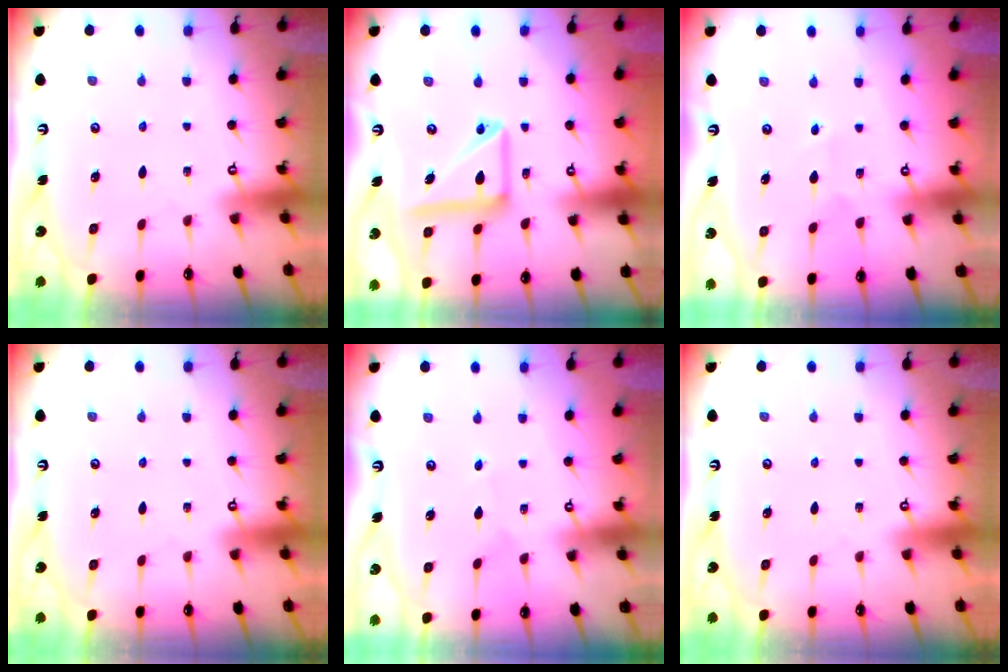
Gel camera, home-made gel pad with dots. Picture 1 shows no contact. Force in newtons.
{"total": 13.8, "press": 13.6, "slide": 2.1}
{"total": 3.7, "press": 3.6, "slide": 0.5}
{"total": 0.0}
{"total": 1.1, "press": 1.1, "slide": 0.1}
{"total": 0.0}